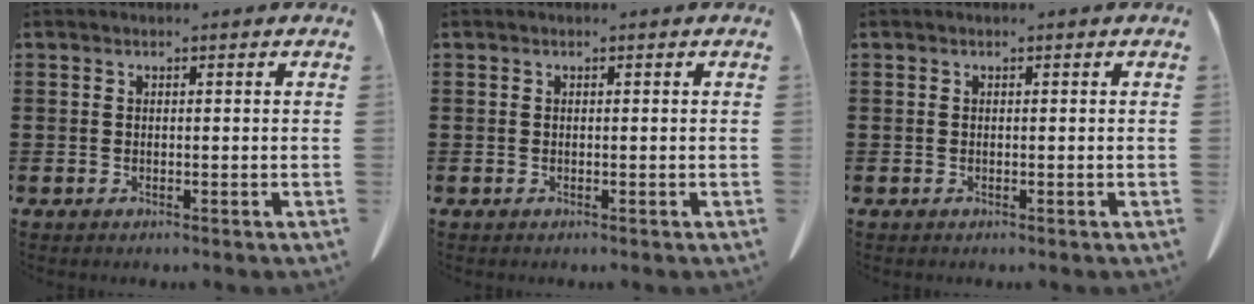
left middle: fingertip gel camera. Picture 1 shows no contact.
{"total": 0.0}
{"total": 0.0}